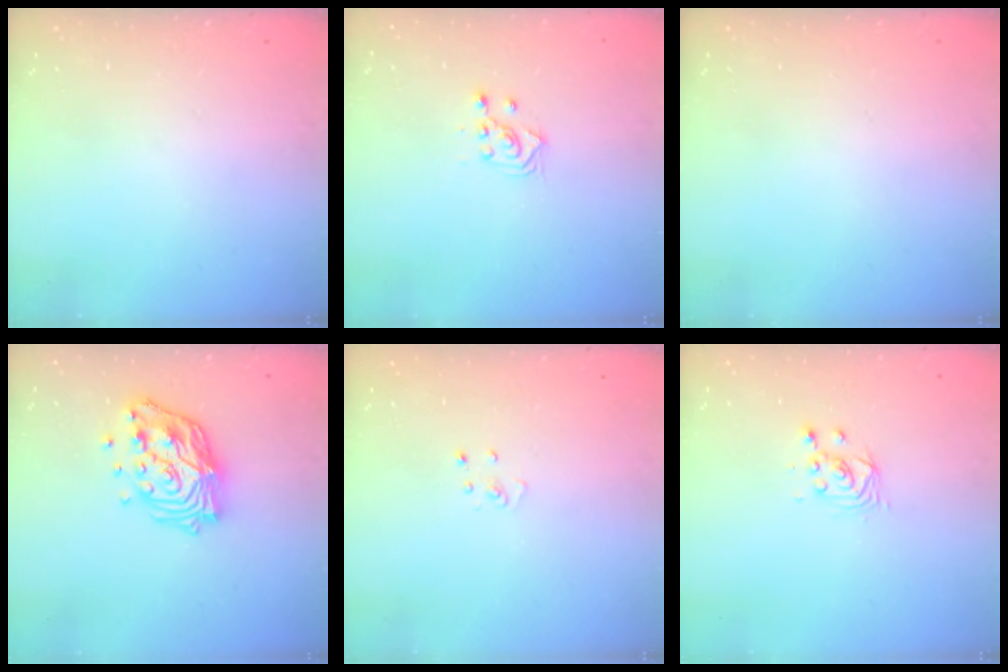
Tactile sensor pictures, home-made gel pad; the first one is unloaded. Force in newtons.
{"total": 3.1, "press": 3.0, "slide": 0.9}
{"total": 0.0}
{"total": 16.1, "press": 16.0, "slide": 1.3}
{"total": 2.5, "press": 2.5, "slide": 0.3}
{"total": 2.9, "press": 2.9, "slide": 0.1}